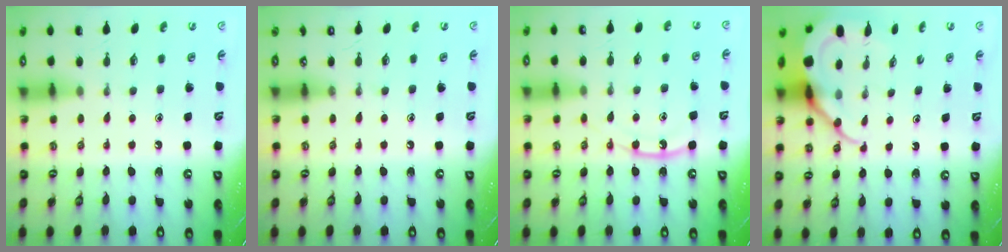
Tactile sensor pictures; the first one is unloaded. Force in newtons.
{"total": 0.0}
{"total": 10.9, "press": 10.9, "slide": 0.9}
{"total": 9.7, "press": 9.6, "slide": 0.9}